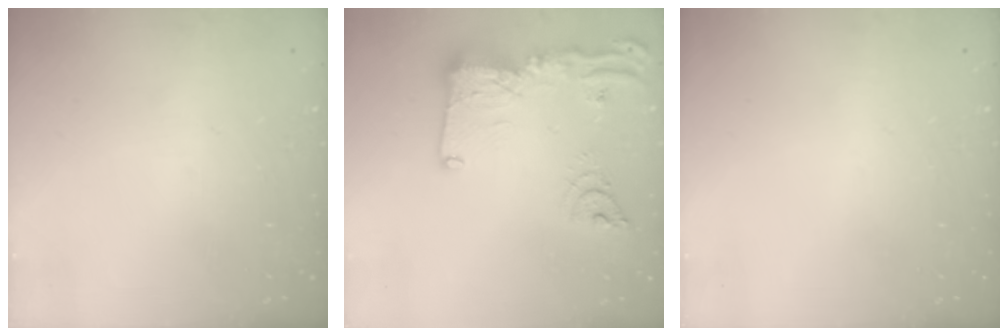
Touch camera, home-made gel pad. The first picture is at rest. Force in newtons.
{"total": 18.5, "press": 18.4, "slide": 1.7}
{"total": 0.0}